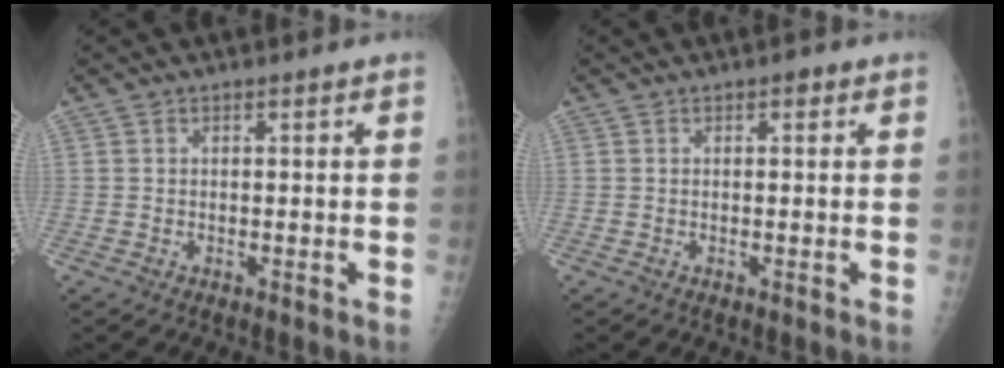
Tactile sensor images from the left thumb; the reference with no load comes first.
{"total": 0.9, "force": [0.4, 0.5, 0.6], "torque": [-0.002, 0.001, 0.001]}